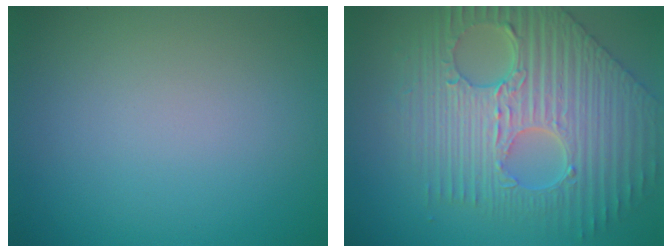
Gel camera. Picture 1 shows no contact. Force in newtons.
{"total": 9.6, "press": 6.9, "slide": 6.7}